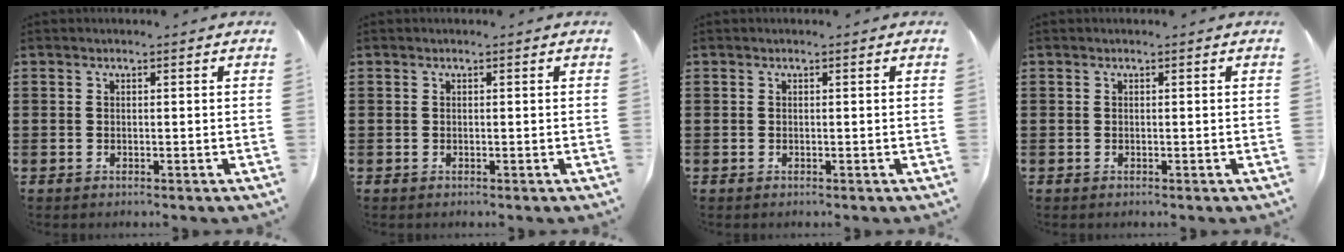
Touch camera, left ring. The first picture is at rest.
{"total": 0.0}
{"total": 0.0}
{"total": 0.0}